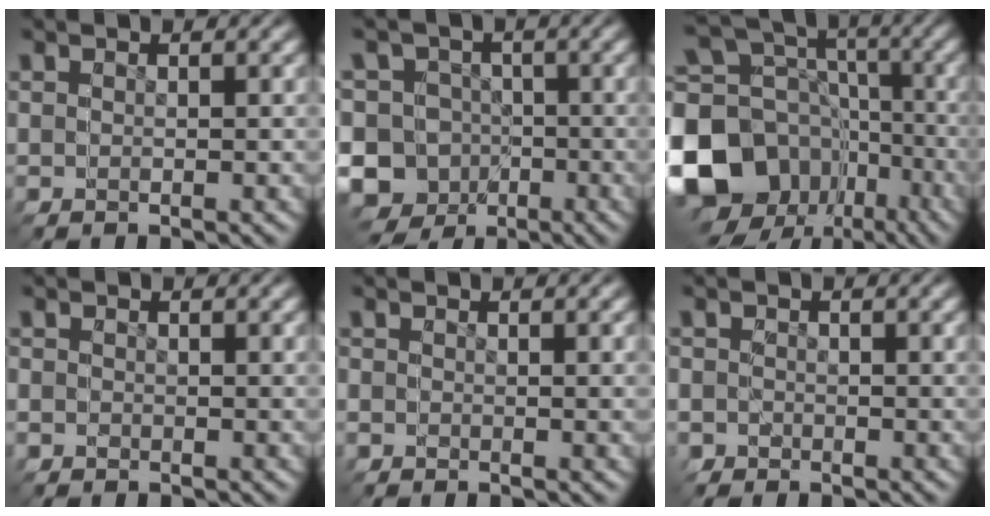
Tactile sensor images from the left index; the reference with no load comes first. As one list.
[{"total": 14.4, "force": [-3.0, 13.0, 5.4], "torque": [-0.136, -0.071, -0.043]}, {"total": 15.0, "force": [-4.5, 11.0, 9.2], "torque": [-0.150, -0.055, -0.059]}, {"total": 1.9, "force": [-0.7, 1.5, -0.9], "torque": [-0.010, -0.025, 0.002]}, {"total": 0.9, "force": [-0.4, 0.4, -0.7], "torque": [-0.012, -0.017, 0.002]}, {"total": 3.4, "force": [-0.8, 2.9, -1.4], "torque": [-0.010, -0.029, -0.003]}]